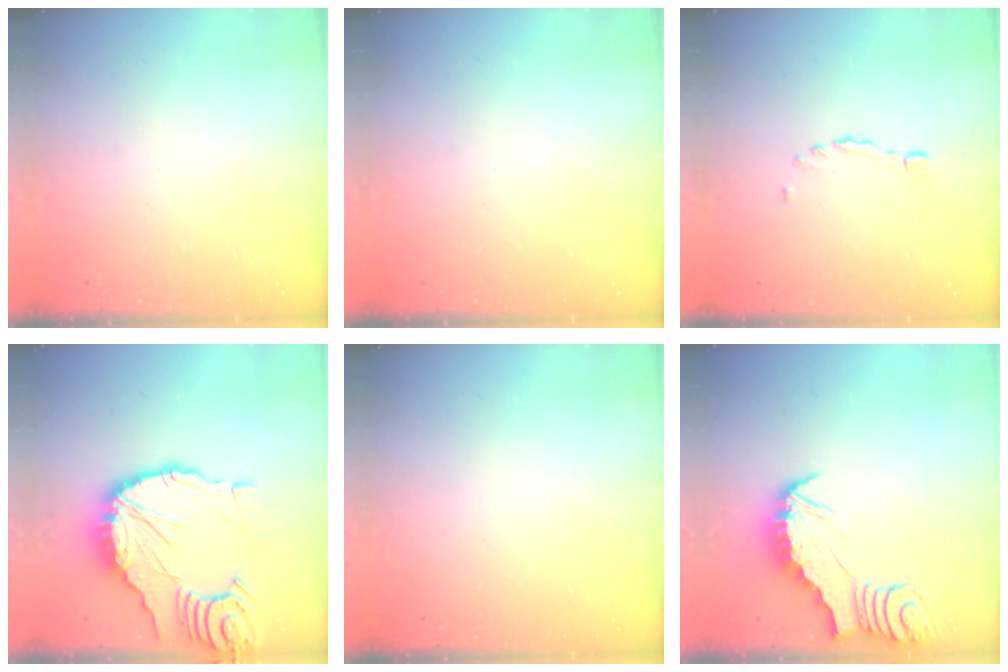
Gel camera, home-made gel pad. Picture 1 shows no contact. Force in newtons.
{"total": 0.0}
{"total": 0.6, "press": 0.5, "slide": 0.3}
{"total": 16.7, "press": 16.6, "slide": 1.8}
{"total": 0.0}
{"total": 2.7, "press": 2.7, "slide": 0.3}